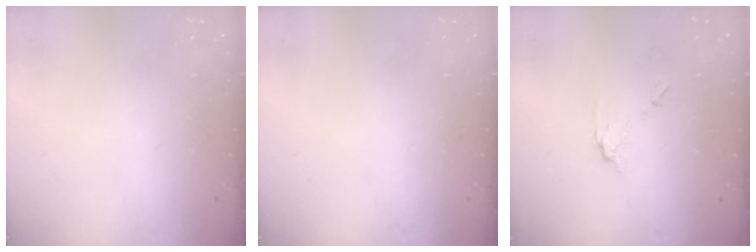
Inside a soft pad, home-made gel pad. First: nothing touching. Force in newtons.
{"total": 0.0}
{"total": 6.2, "press": 6.2, "slide": 0.2}